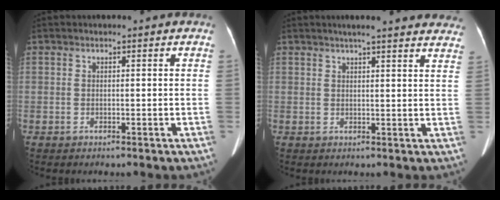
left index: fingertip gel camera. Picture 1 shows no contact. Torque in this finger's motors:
{"motor_torque": [0.17, -0.31, 0.05, 0.04]}